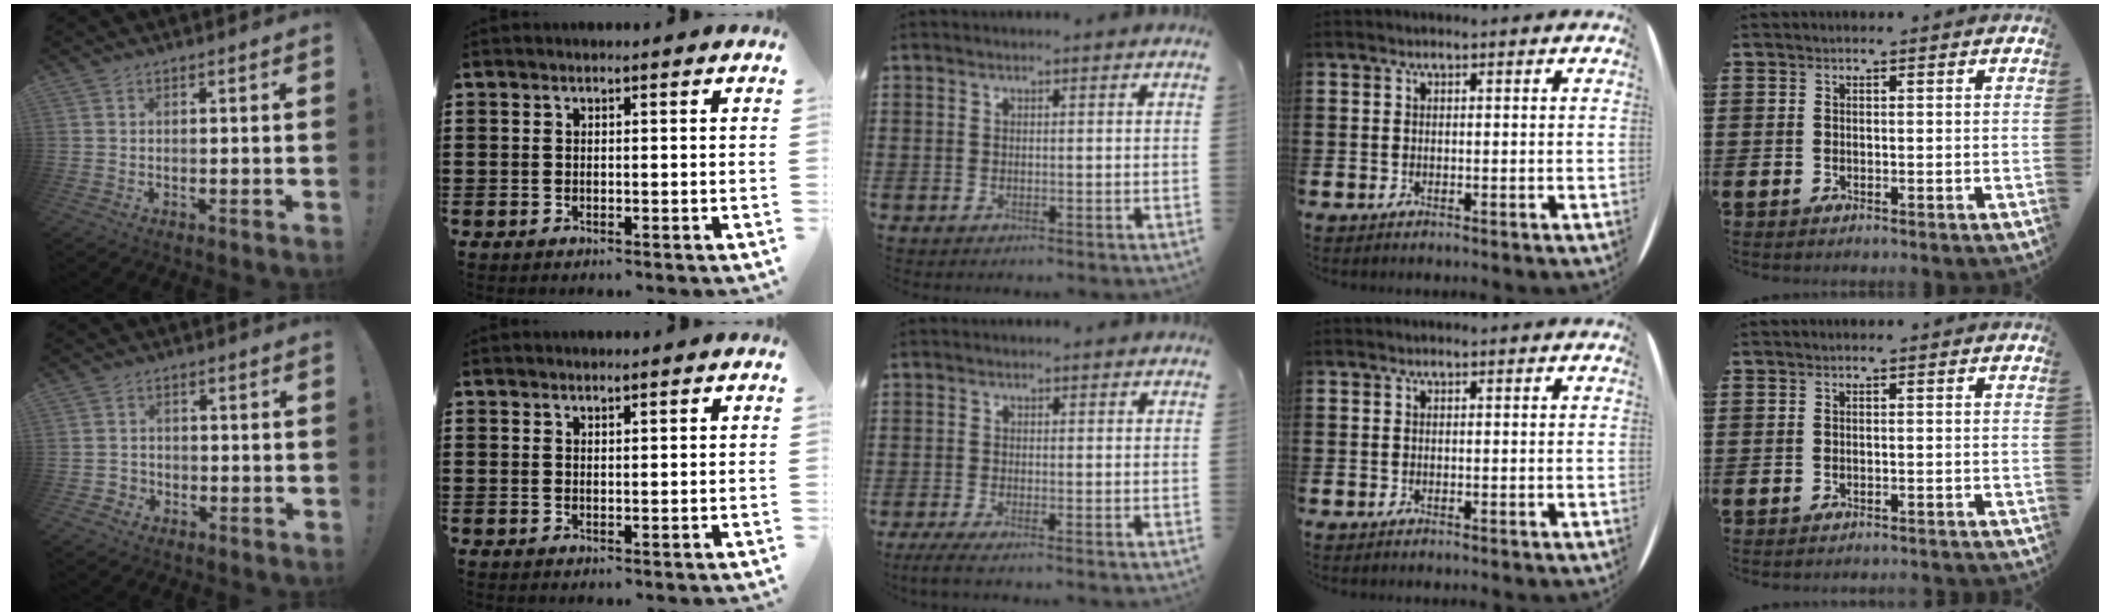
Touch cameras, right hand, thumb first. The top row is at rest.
{"thumb": {"total": 2.6, "force": [-1.0, 2.3, 0.8], "torque": [-0.011, 0.004, -0.018]}, "index": {"total": 0.8, "force": [0.8, 0.2, 0.2], "torque": [-0.004, 0.001, 0.014]}, "middle": {"total": 1.4, "force": [-1.1, 0.0, 0.9], "torque": [-0.024, -0.004, -0.022]}, "little": {"total": 0.5, "force": [-0.5, -0.1, 0.0], "torque": [0.000, -0.001, -0.010]}}